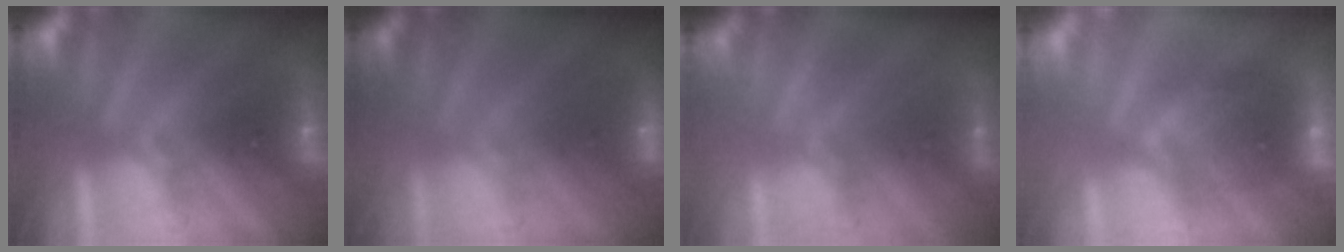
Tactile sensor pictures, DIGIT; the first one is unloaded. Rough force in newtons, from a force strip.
{"total": 2.4}
{"total": 2.3}
{"total": 5.8}